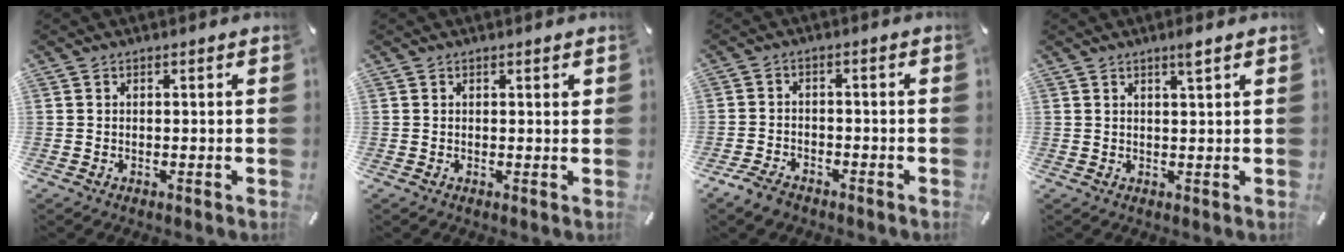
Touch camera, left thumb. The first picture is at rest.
{"total": 0.5, "force": [0.3, 0.2, 0.4], "torque": [0.001, -0.002, 0.004]}
{"total": 4.5, "force": [-3.6, 2.3, 1.5], "torque": [-0.041, 0.016, -0.073]}
{"total": 2.5, "force": [1.7, 0.0, 1.8], "torque": [-0.030, -0.005, 0.028]}